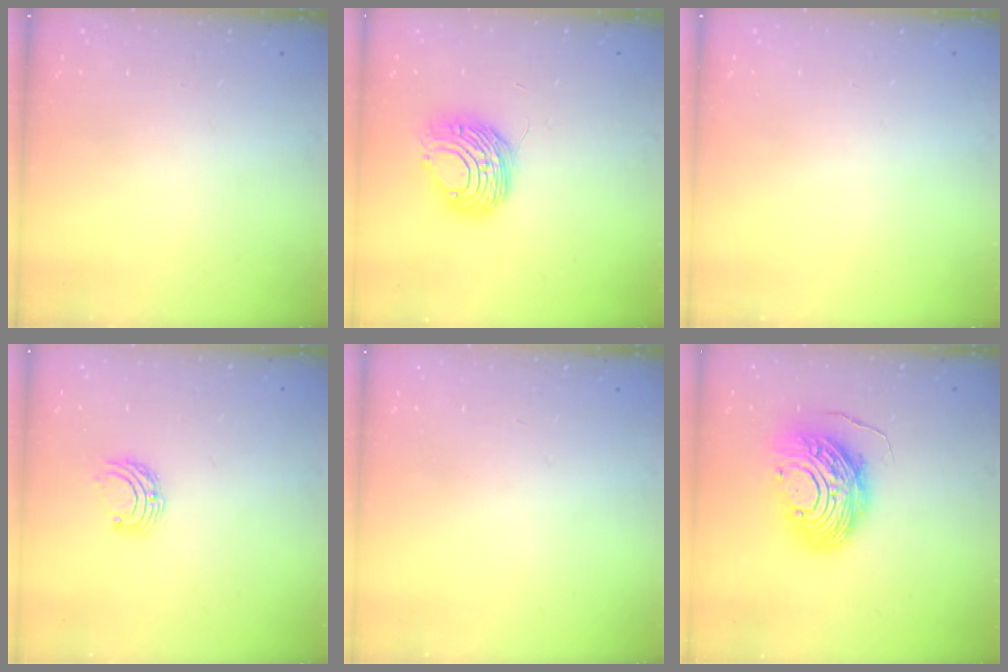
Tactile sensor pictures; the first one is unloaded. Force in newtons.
{"total": 8.9, "press": 8.9, "slide": 0.5}
{"total": 0.0}
{"total": 5.2, "press": 5.2, "slide": 0.5}
{"total": 0.0}
{"total": 13.7, "press": 13.6, "slide": 1.4}